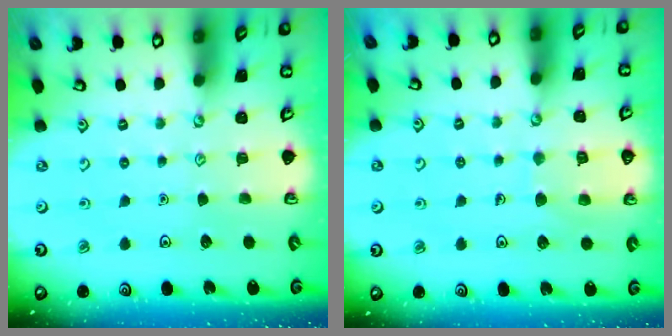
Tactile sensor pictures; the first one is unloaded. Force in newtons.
{"total": 6.2, "press": 6.2, "slide": 0.5}